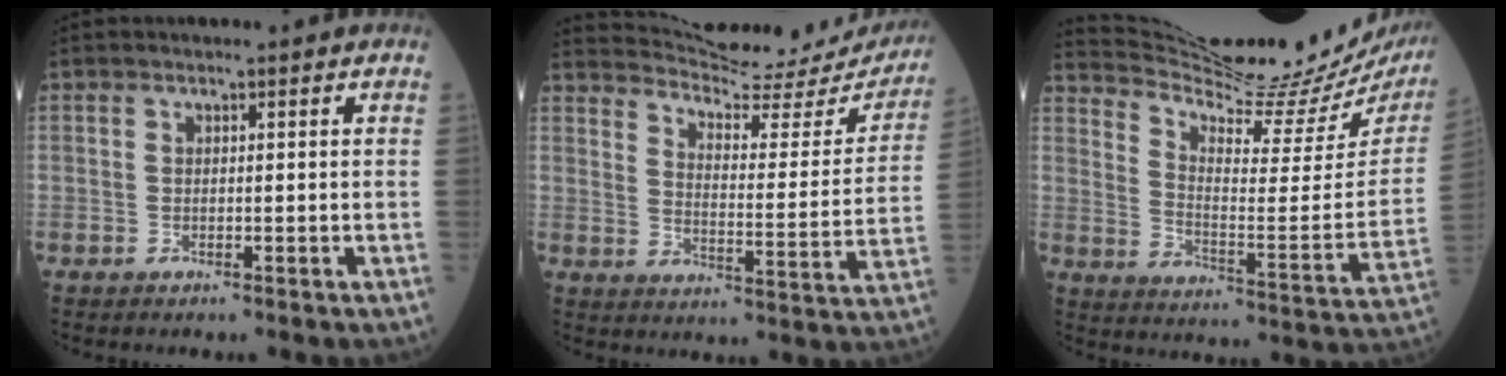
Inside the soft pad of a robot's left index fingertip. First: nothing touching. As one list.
[{"total": 23.3, "force": [22.5, 2.8, 5.7], "torque": [-0.087, -0.070, 0.286]}, {"total": 26.3, "force": [24.0, 2.0, 10.5], "torque": [-0.179, -0.089, 0.325]}]